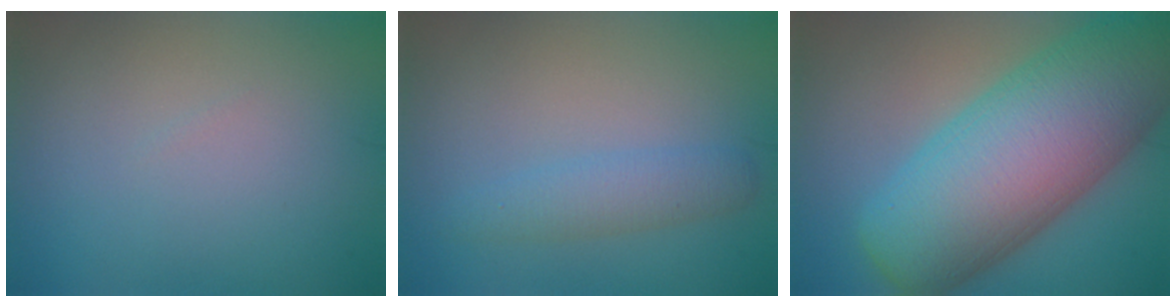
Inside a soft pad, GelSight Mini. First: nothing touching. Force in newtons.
{"total": 2.5, "press": 2.5, "slide": 0.0}
{"total": 15.0, "press": 15.0, "slide": 0.5}